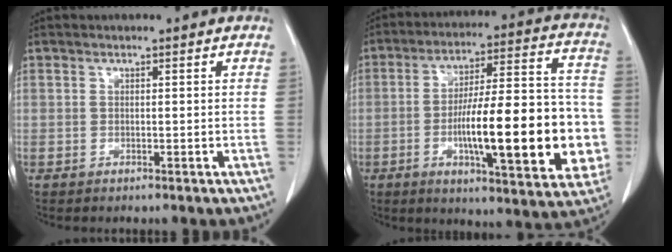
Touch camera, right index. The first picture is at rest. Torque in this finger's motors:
{"motor_torque": [2.14, 0.00, 1.05, 0.21]}